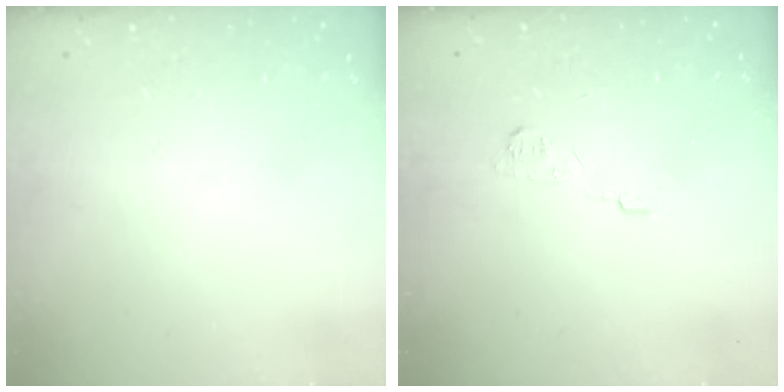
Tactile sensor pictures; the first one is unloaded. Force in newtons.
{"total": 4.8, "press": 4.7, "slide": 0.6}